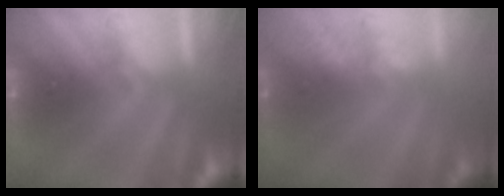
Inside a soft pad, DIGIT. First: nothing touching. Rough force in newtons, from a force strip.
{"total": 2.6}